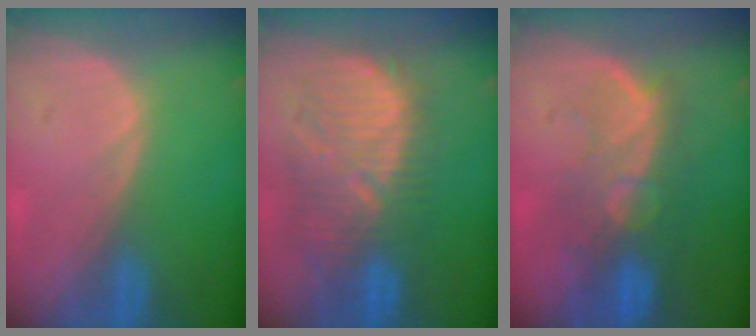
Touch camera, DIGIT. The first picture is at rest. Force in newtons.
{"total": 11.4, "press": 11.0, "slide": 3.3}
{"total": 9.7, "press": 8.4, "slide": 5.0}